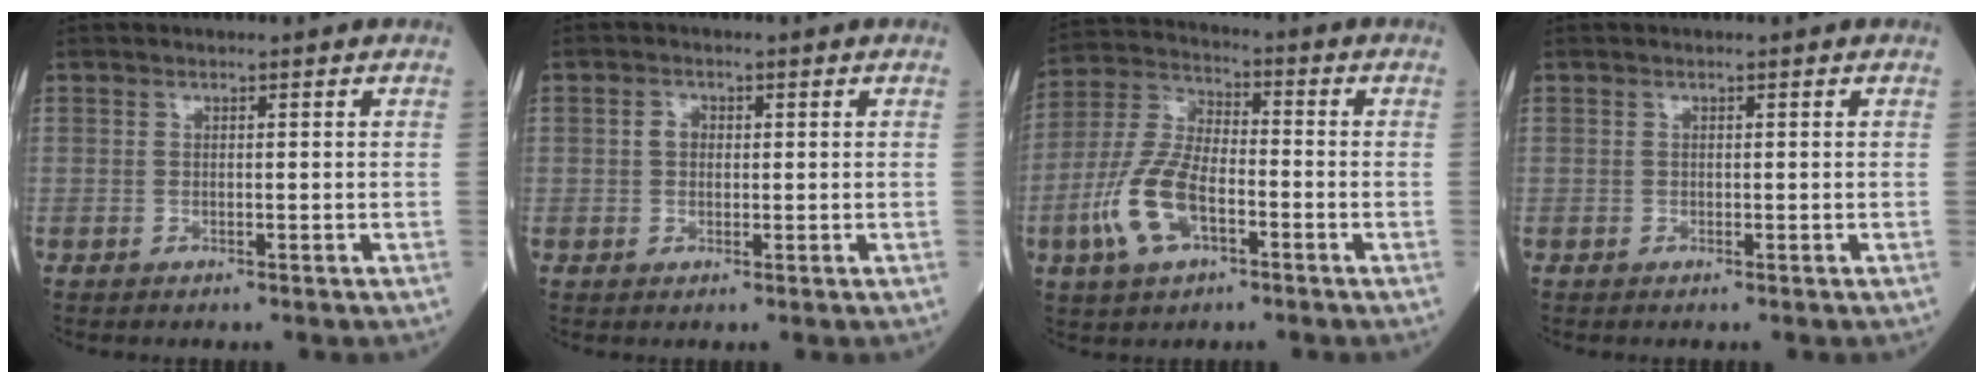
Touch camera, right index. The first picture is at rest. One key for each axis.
{"total": 1.7, "fx": 0.2, "fy": 1.3, "fz": 1.1, "tx": -0.017, "ty": 0.005, "tz": 0.002}
{"total": 11.3, "fx": -4.2, "fy": 4.9, "fz": 9.2, "tx": -0.213, "ty": 0.006, "tz": -0.084}
{"total": 0.0}